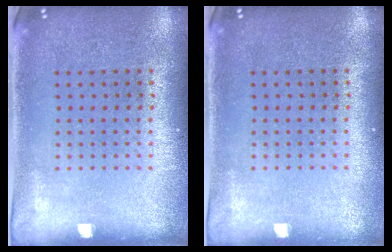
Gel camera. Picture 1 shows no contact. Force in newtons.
{"total": 0.0}